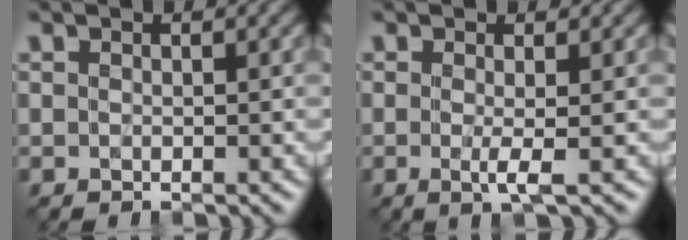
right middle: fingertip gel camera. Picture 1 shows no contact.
{"total": 1.3, "force": [-0.4, -0.3, 1.2], "torque": [-0.024, -0.004, -0.007]}